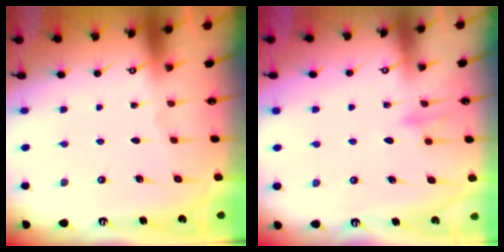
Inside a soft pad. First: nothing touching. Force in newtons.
{"total": 9.0, "press": 9.0, "slide": 0.8}